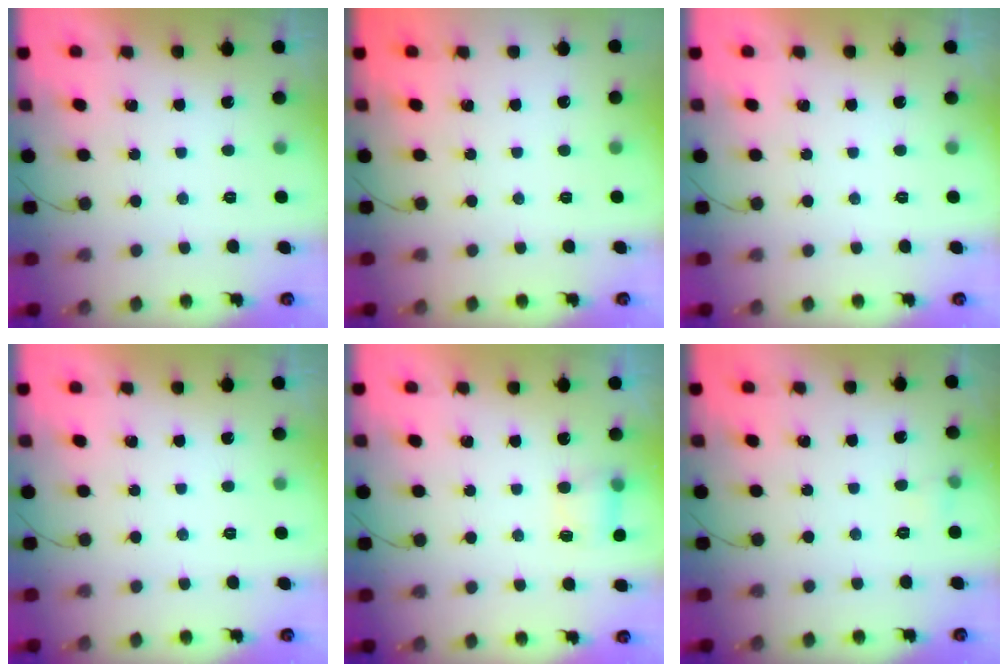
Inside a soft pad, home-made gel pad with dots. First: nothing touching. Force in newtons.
{"total": 0.0}
{"total": 0.0}
{"total": 0.0}
{"total": 3.9, "press": 3.7, "slide": 1.2}
{"total": 3.3, "press": 3.0, "slide": 1.2}